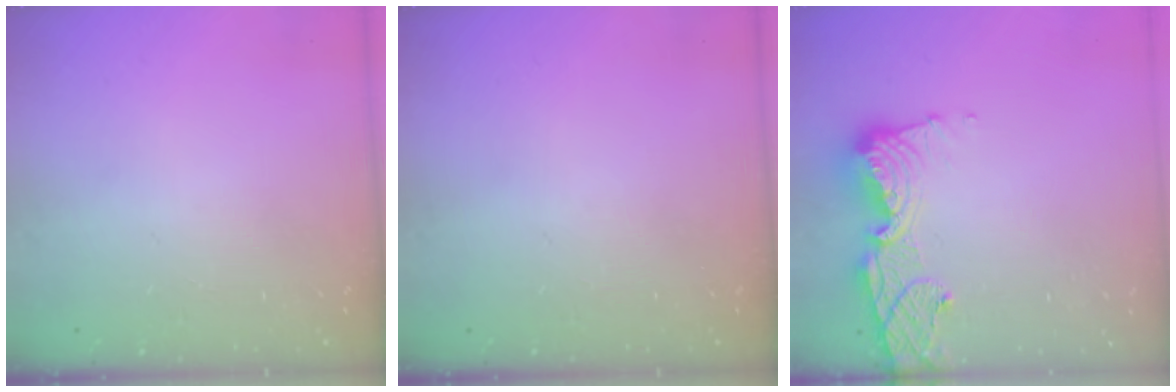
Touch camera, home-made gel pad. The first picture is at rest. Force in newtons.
{"total": 0.0}
{"total": 13.3, "press": 13.2, "slide": 1.6}